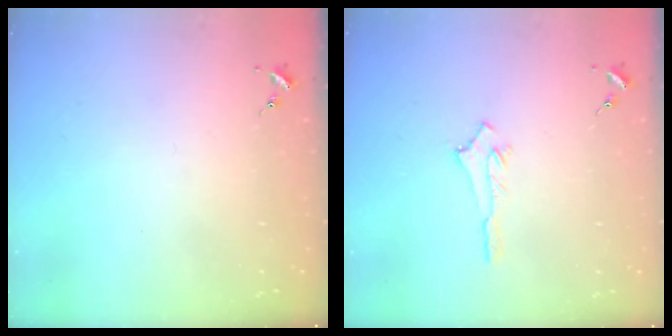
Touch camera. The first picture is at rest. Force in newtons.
{"total": 2.5, "press": 2.5, "slide": 0.4}